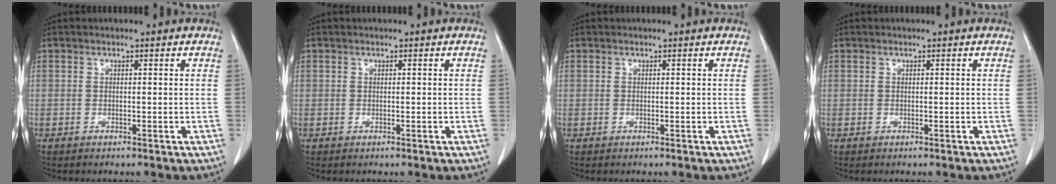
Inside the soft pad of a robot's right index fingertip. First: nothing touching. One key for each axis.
{"total": 0.0}
{"total": 0.0}
{"total": 0.0}